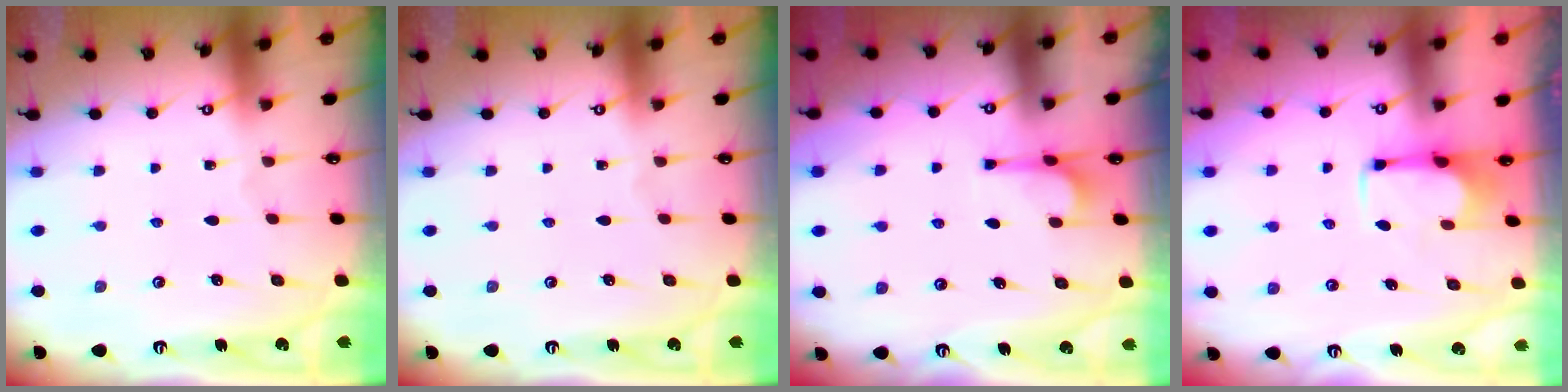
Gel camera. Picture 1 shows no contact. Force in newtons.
{"total": 0.0}
{"total": 3.2, "press": 3.2, "slide": 0.7}
{"total": 2.8, "press": 2.6, "slide": 1.0}